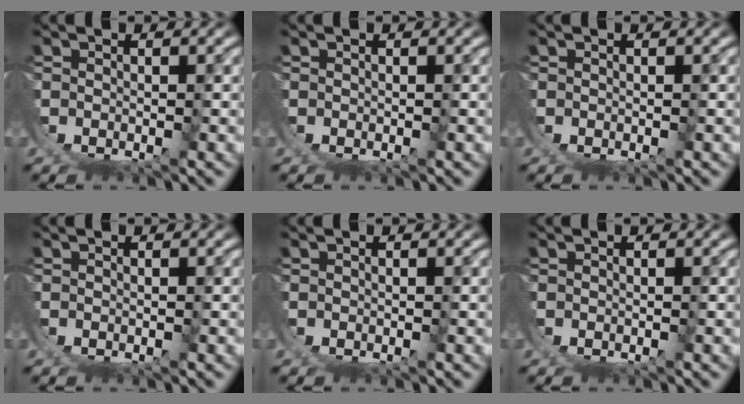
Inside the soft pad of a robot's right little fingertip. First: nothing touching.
{"total": 0.0}
{"total": 0.0}
{"total": 0.0}
{"total": 0.0}
{"total": 0.0}